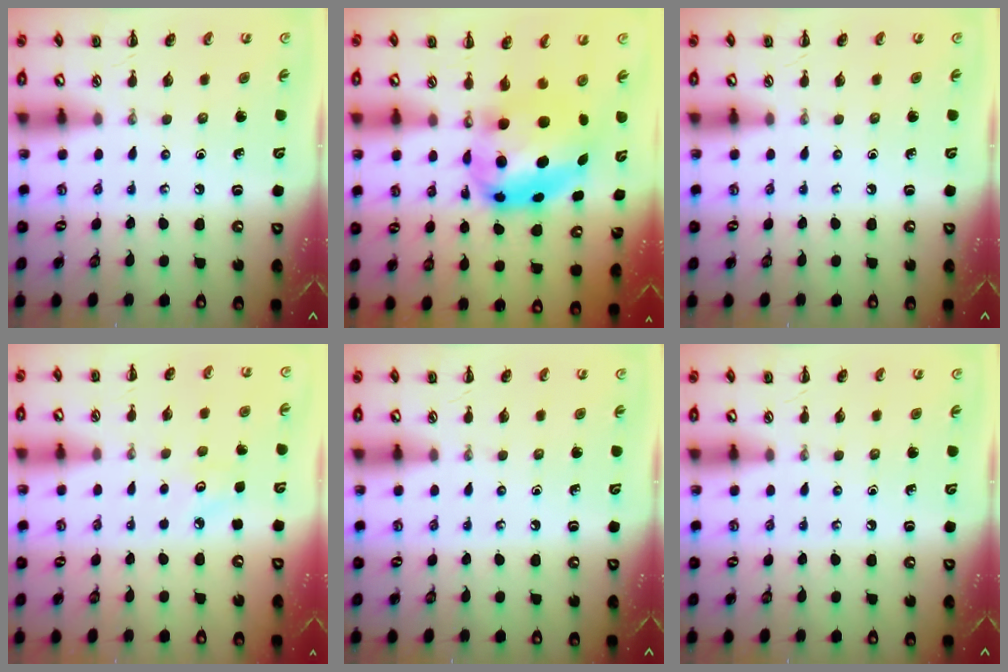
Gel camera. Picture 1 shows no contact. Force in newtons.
{"total": 8.4, "press": 8.2, "slide": 1.8}
{"total": 0.0}
{"total": 2.4, "press": 2.3, "slide": 0.6}
{"total": 0.0}
{"total": 0.0}